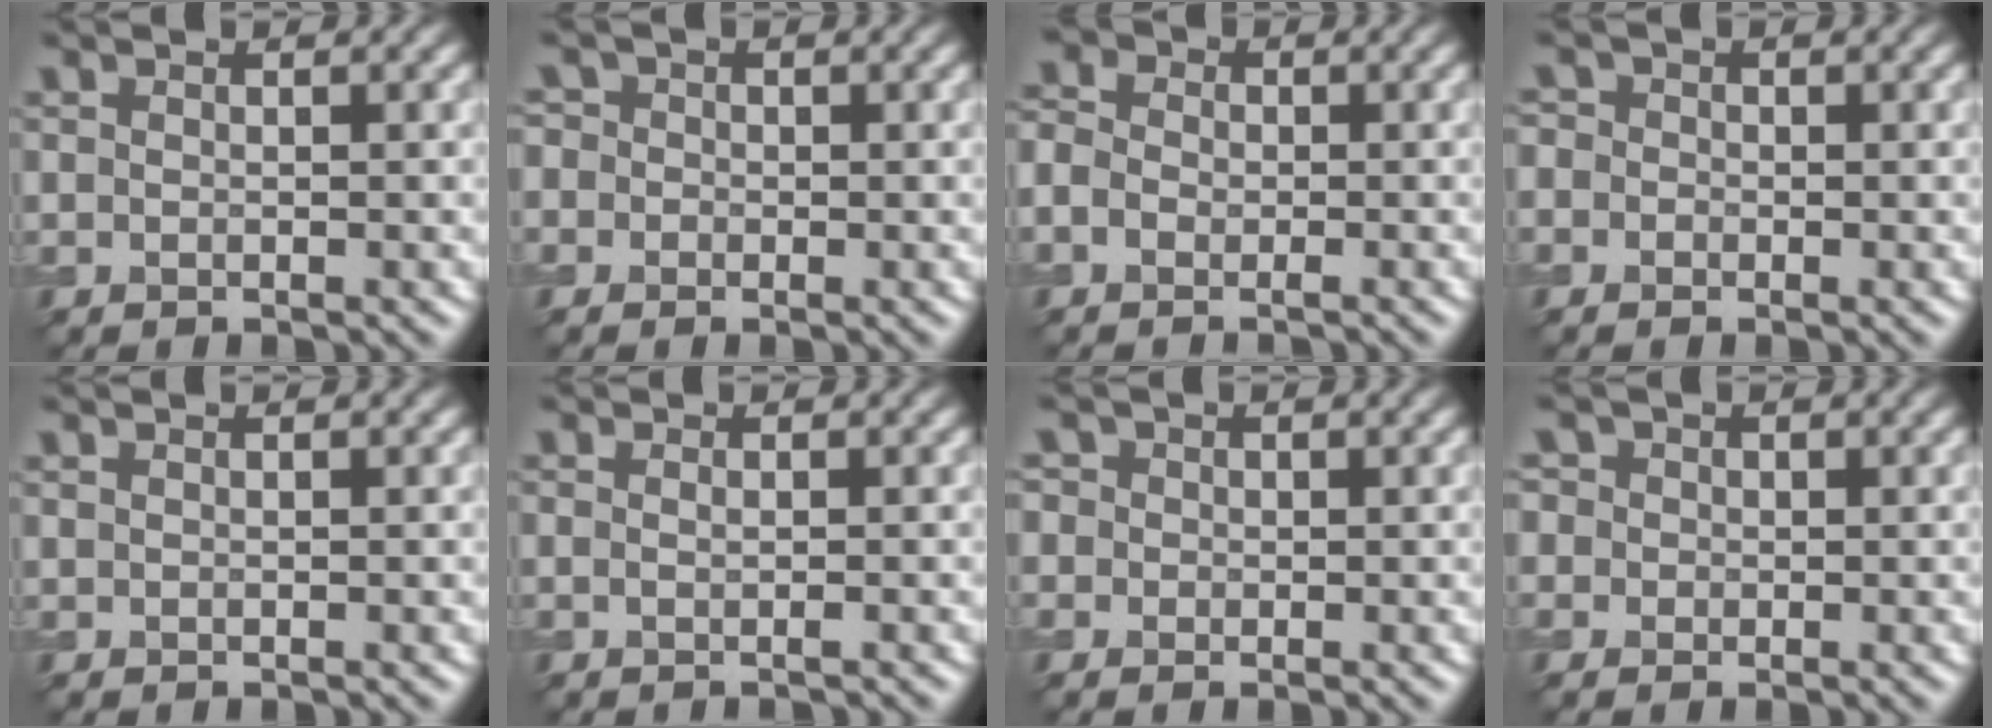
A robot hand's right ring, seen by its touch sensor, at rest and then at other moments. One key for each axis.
{"total": 1.9, "fx": 0.1, "fy": 1.9, "fz": 0.6, "tx": 0.005, "ty": 0.018, "tz": -0.026}
{"total": 5.3, "fx": -1.4, "fy": 4.1, "fz": 3.0, "tx": -0.066, "ty": 0.020, "tz": -0.037}
{"total": 1.4, "fx": -0.2, "fy": 1.3, "fz": 0.4, "tx": -0.002, "ty": 0.010, "tz": -0.021}
{"total": 0.0}
{"total": 1.0, "fx": 0.0, "fy": 0.4, "fz": 0.9, "tx": -0.009, "ty": 0.000, "tz": -0.007}
{"total": 2.4, "fx": 0.7, "fy": 2.1, "fz": 0.9, "tx": -0.003, "ty": 0.024, "tz": -0.015}
{"total": 2.7, "fx": 0.8, "fy": 2.4, "fz": 1.0, "tx": -0.006, "ty": 0.027, "tz": -0.018}